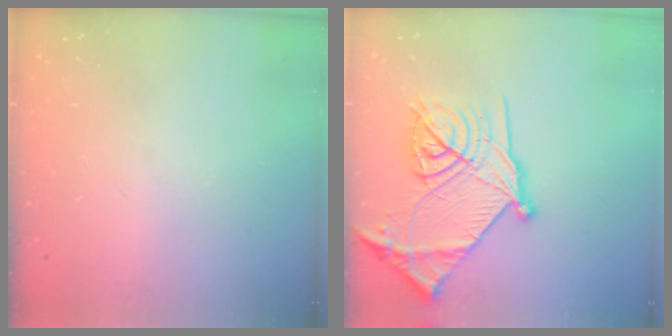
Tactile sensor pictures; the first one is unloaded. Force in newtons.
{"total": 23.6, "press": 23.5, "slide": 2.1}